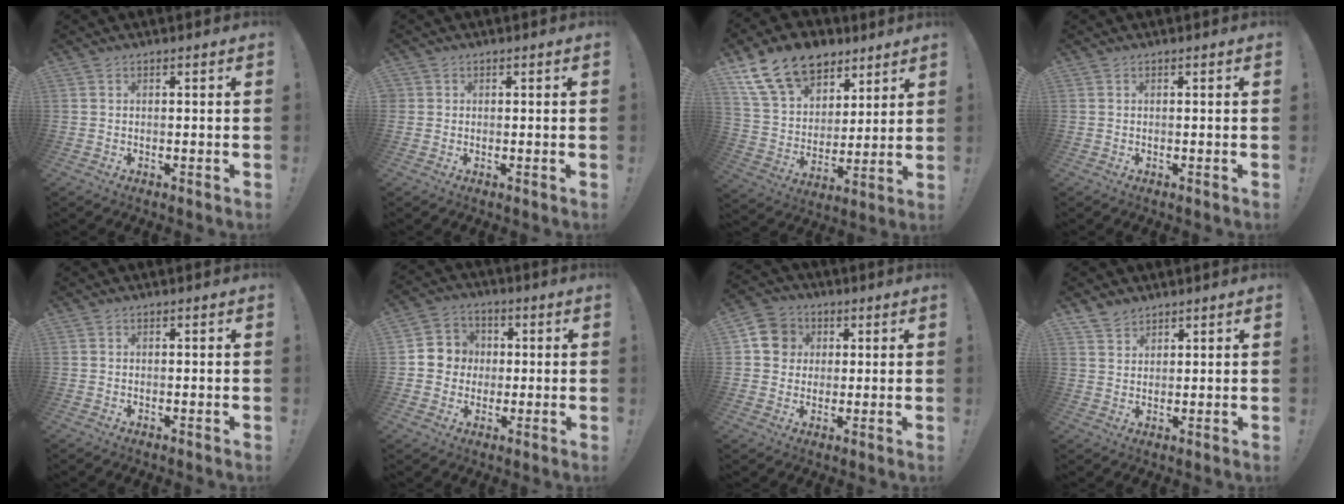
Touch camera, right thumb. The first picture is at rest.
{"total": 1.1, "force": [0.2, 1.0, 0.1], "torque": [-0.001, 0.002, 0.004]}
{"total": 18.2, "force": [11.3, 12.0, 7.8], "torque": [-0.129, -0.063, 0.223]}
{"total": 0.0}
{"total": 0.0}
{"total": 8.2, "force": [-0.2, 8.0, 1.5], "torque": [-0.018, 0.013, 0.004]}
{"total": 9.4, "force": [2.4, 8.6, 2.9], "torque": [-0.025, -0.001, 0.049]}
{"total": 3.8, "force": [3.3, 1.8, 0.4], "torque": [-0.008, -0.021, 0.064]}